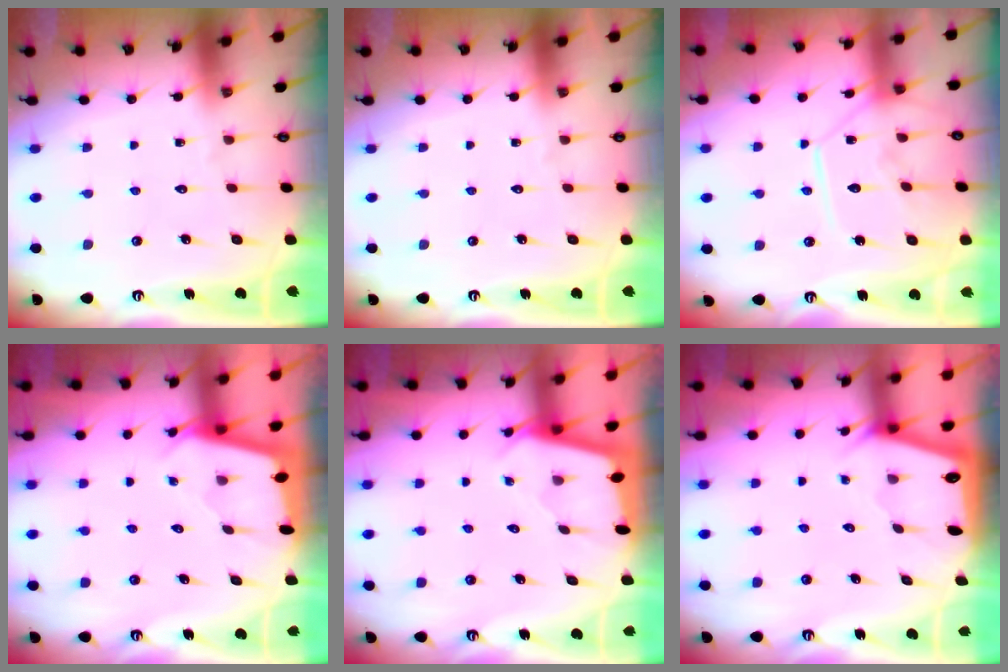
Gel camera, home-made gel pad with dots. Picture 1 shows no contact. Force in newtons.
{"total": 0.0}
{"total": 11.4, "press": 11.3, "slide": 1.2}
{"total": 1.8, "press": 1.8, "slide": 0.1}
{"total": 1.8, "press": 1.8, "slide": 0.1}
{"total": 2.0, "press": 2.0, "slide": 0.3}